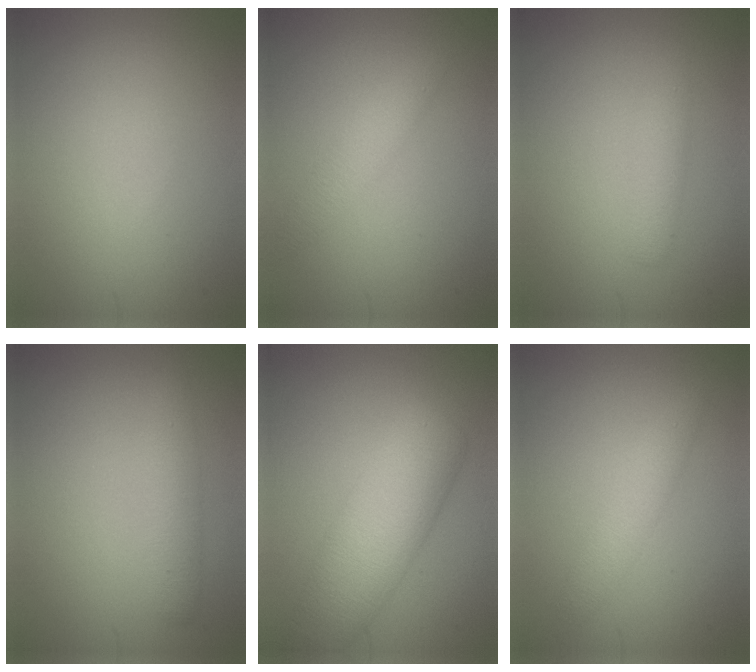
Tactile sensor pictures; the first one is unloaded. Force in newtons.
{"total": 2.1, "press": 2.1, "slide": 0.1}
{"total": 1.4, "press": 1.4, "slide": 0.1}
{"total": 2.2, "press": 2.2, "slide": 0.2}
{"total": 7.8, "press": 7.8, "slide": 0.3}
{"total": 2.4, "press": 2.4, "slide": 0.1}